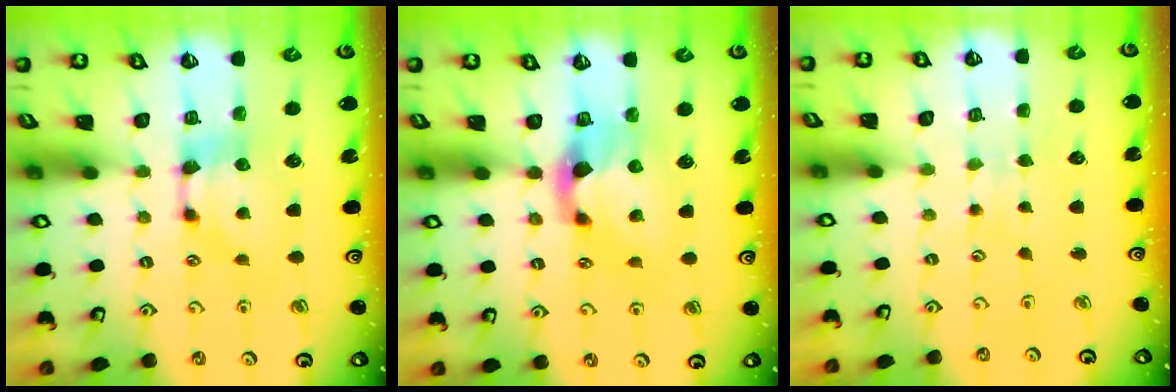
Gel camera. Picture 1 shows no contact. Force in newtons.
{"total": 2.3, "press": 1.9, "slide": 1.2}
{"total": 4.3, "press": 4.3, "slide": 0.2}